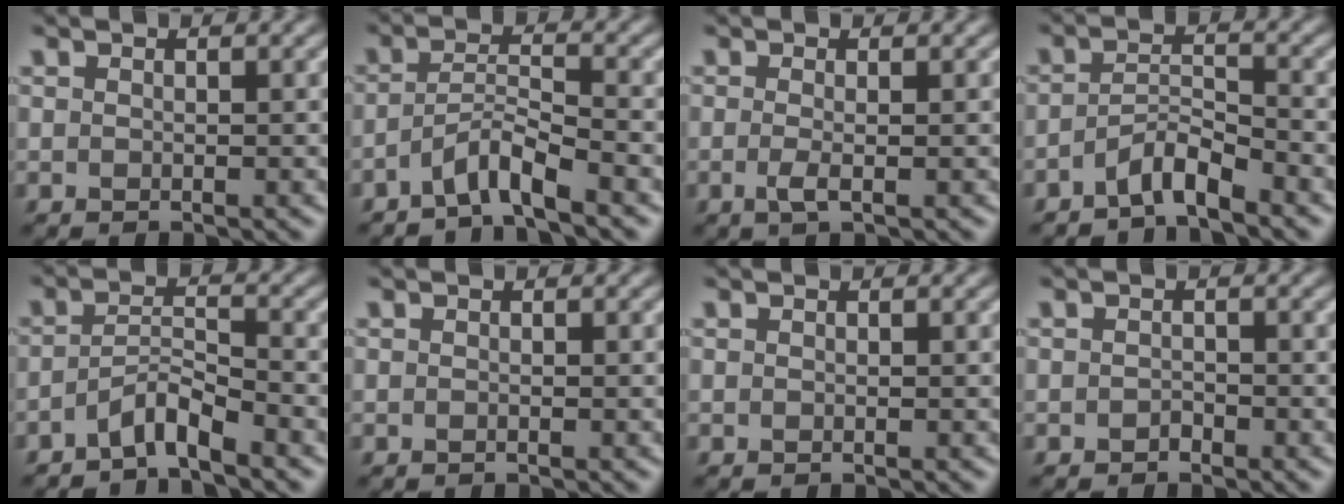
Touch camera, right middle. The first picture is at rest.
{"total": 3.2, "force": [-2.5, 0.3, 1.9], "torque": [-0.034, 0.008, -0.055]}
{"total": 1.4, "force": [-0.3, 0.3, 1.4], "torque": [-0.030, -0.006, -0.009]}
{"total": 2.9, "force": [-2.3, 0.5, 1.7], "torque": [-0.028, 0.008, -0.049]}
{"total": 2.9, "force": [-2.3, 0.4, 1.7], "torque": [-0.029, 0.007, -0.050]}
{"total": 0.0}
{"total": 0.0}
{"total": 0.7, "force": [-0.4, 0.4, 0.3], "torque": [-0.005, -0.002, -0.008]}